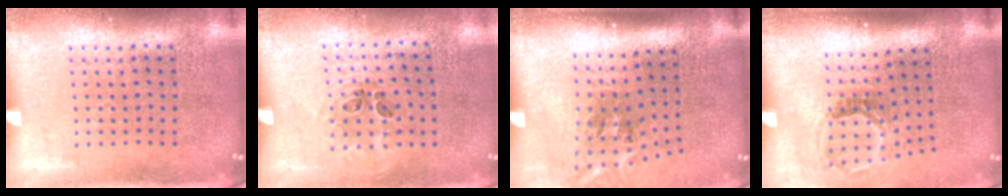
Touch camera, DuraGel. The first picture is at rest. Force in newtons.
{"total": 1.0, "press": 0.7, "slide": 0.6}
{"total": 2.3, "press": 1.4, "slide": 1.8}
{"total": 1.8, "press": 1.2, "slide": 1.4}